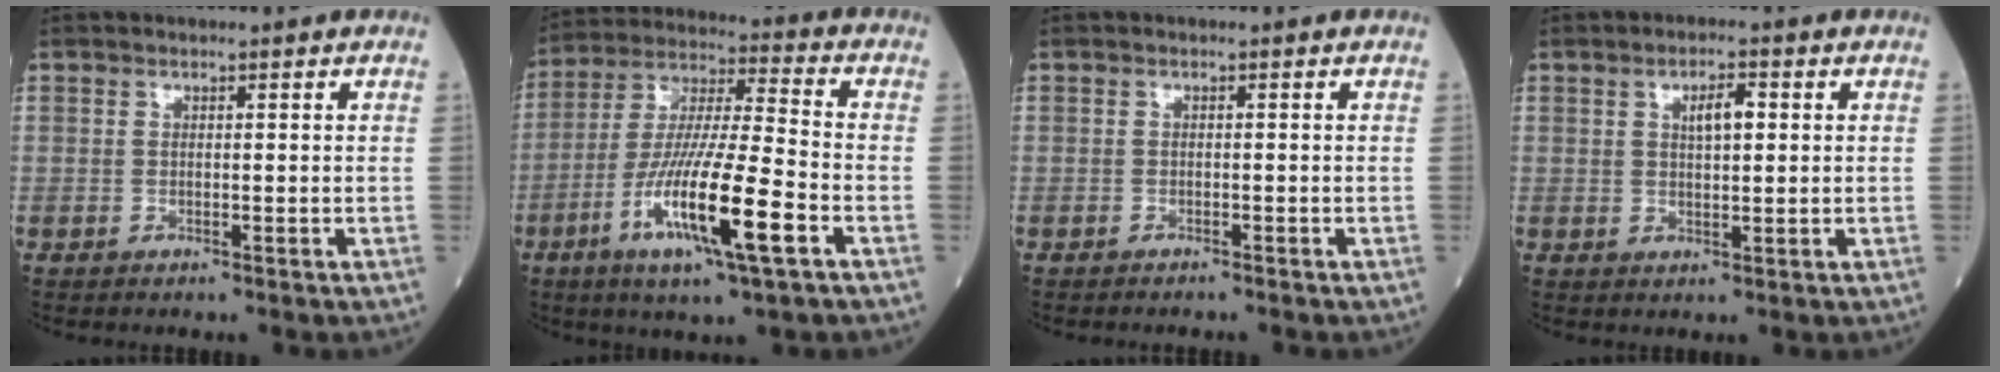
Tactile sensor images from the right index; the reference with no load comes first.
{"total": 16.2, "force": [-6.3, 1.1, 14.9], "torque": [-0.290, -0.020, -0.114]}
{"total": 1.4, "force": [-1.3, 0.1, 0.3], "torque": [-0.006, -0.001, -0.017]}
{"total": 3.6, "force": [1.1, 1.0, 3.3], "torque": [-0.055, 0.003, 0.017]}